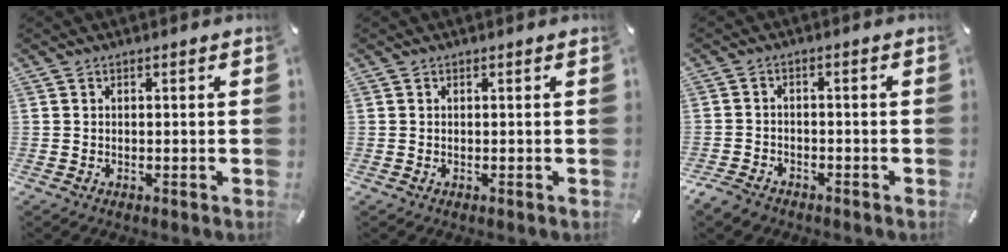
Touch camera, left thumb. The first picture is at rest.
{"total": 0.0}
{"total": 3.7, "force": [-3.0, 1.9, 0.9], "torque": [-0.035, 0.012, -0.064]}